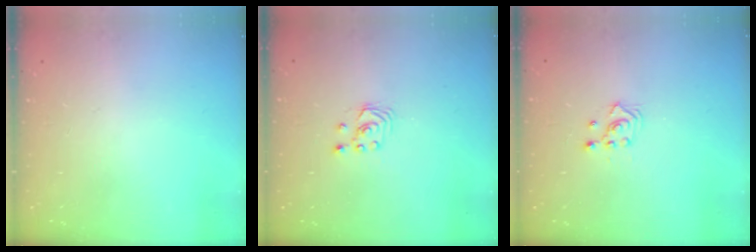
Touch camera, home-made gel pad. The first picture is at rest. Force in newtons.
{"total": 1.8, "press": 1.8, "slide": 0.2}
{"total": 2.5, "press": 2.3, "slide": 1.0}